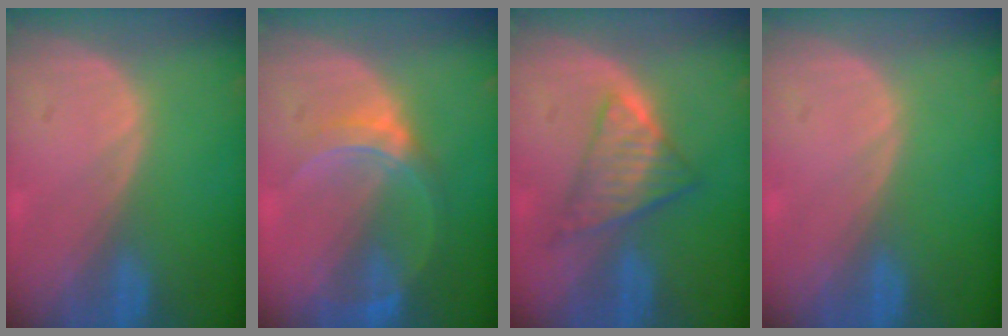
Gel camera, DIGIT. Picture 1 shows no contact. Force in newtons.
{"total": 6.3, "press": 5.6, "slide": 2.8}
{"total": 6.5, "press": 5.8, "slide": 2.9}
{"total": 0.0}